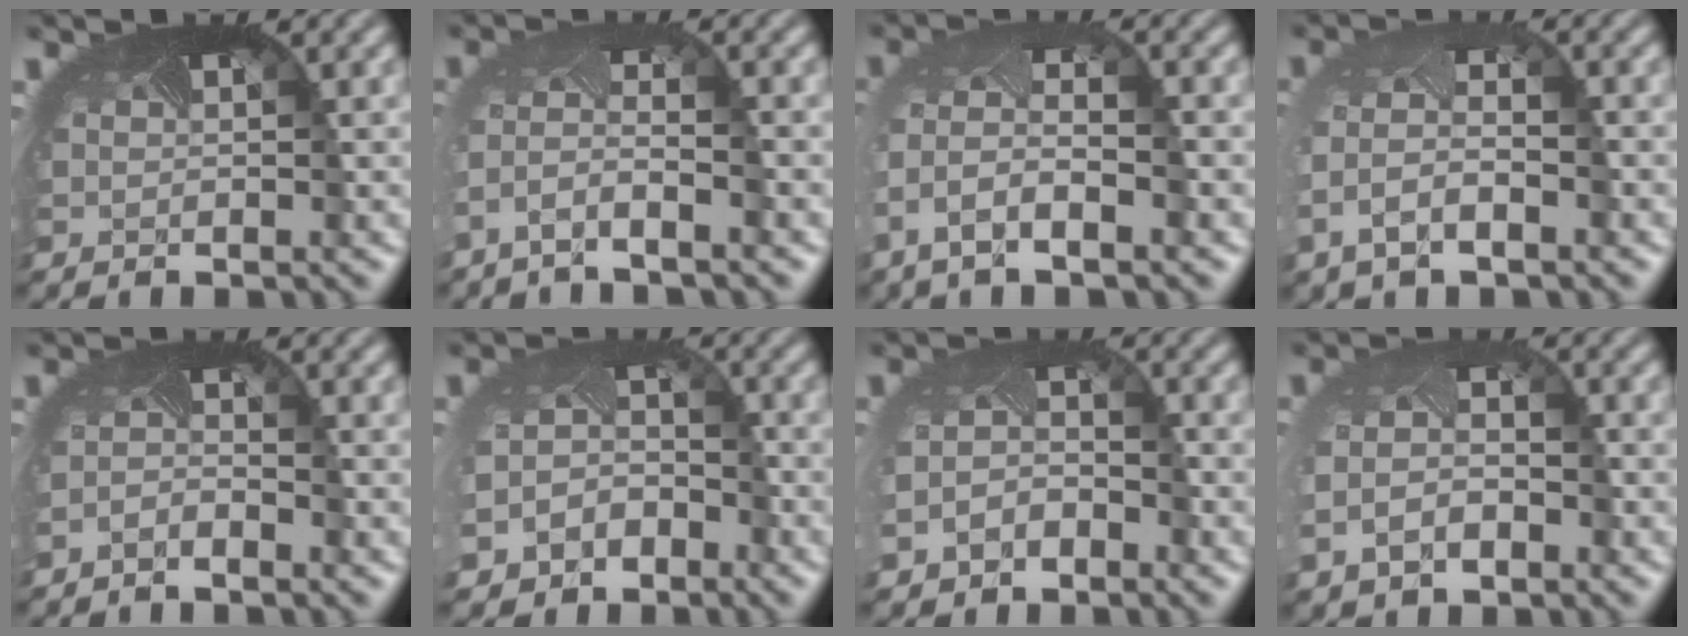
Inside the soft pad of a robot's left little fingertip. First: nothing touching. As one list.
[{"total": 3.1, "force": [-2.5, 0.1, 1.9], "torque": [-0.049, -0.006, -0.053]}, {"total": 5.8, "force": [-2.8, 2.4, 4.5], "torque": [-0.105, -0.010, -0.050]}, {"total": 3.8, "force": [-1.8, 1.8, 2.8], "torque": [-0.073, -0.007, -0.035]}, {"total": 1.4, "force": [-1.4, -0.2, 0.1], "torque": [-0.013, -0.004, -0.029]}, {"total": 4.4, "force": [-3.3, 2.8, 1.1], "torque": [-0.022, -0.017, -0.049]}, {"total": 3.0, "force": [-2.0, 1.9, 1.3], "torque": [-0.033, -0.010, -0.039]}, {"total": 3.6, "force": [-1.6, 2.3, 2.4], "torque": [-0.060, -0.014, -0.026]}]